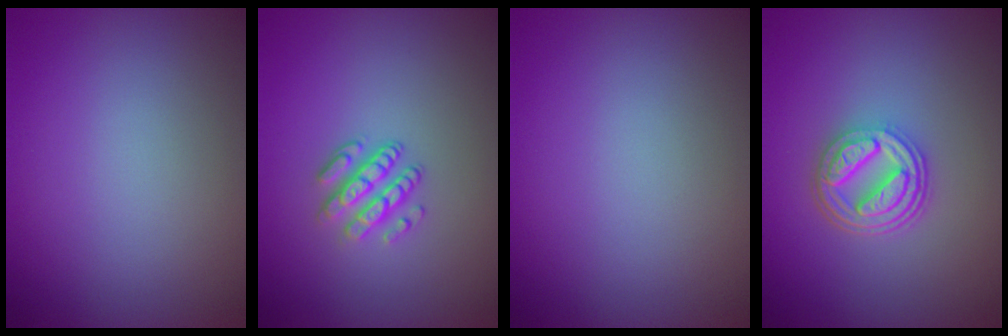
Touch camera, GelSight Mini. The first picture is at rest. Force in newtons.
{"total": 2.9, "press": 2.3, "slide": 1.8}
{"total": 0.0}
{"total": 4.8, "press": 3.7, "slide": 3.1}